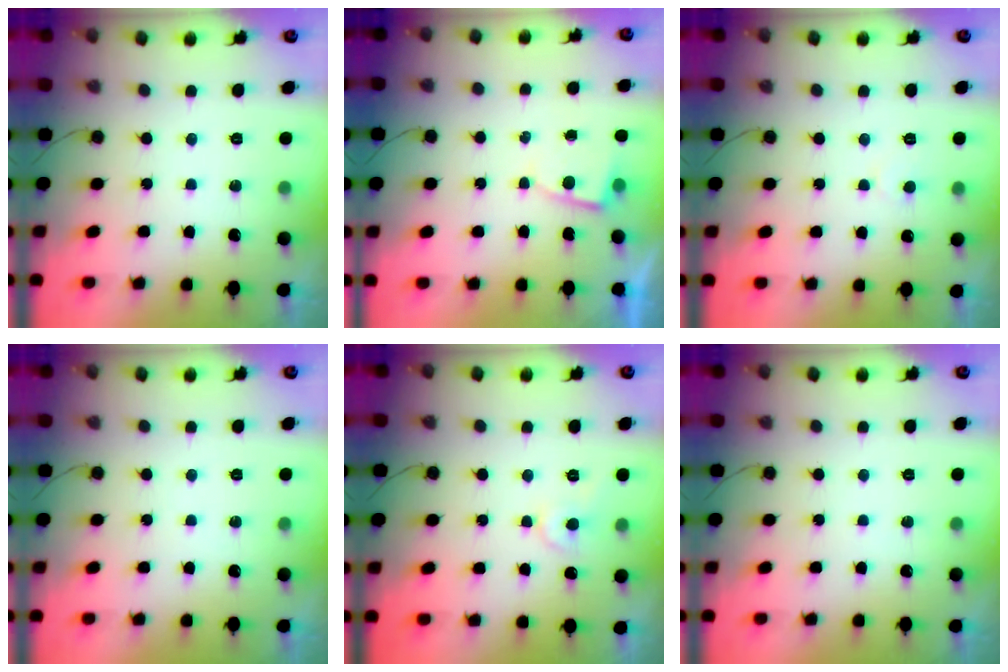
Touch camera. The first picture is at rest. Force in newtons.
{"total": 2.8, "press": 2.8, "slide": 0.2}
{"total": 3.0, "press": 3.0, "slide": 0.2}
{"total": 0.0}
{"total": 5.6, "press": 5.6, "slide": 0.3}
{"total": 0.0}